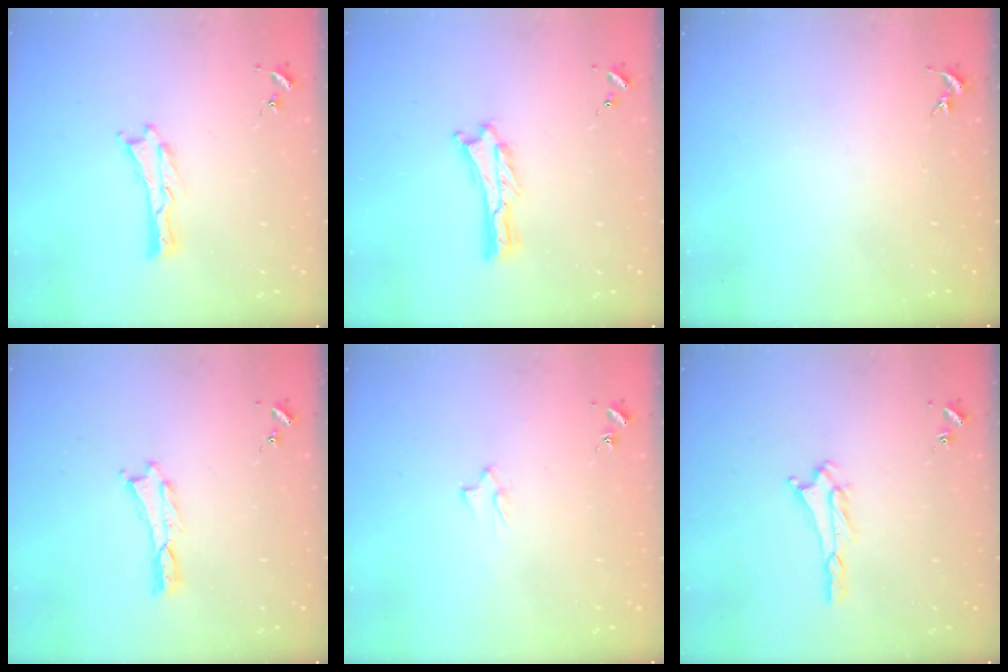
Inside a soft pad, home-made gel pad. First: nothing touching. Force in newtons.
{"total": 0.0}
{"total": 0.0}
{"total": 0.0}
{"total": 2.3, "press": 2.3, "slide": 0.2}
{"total": 2.7, "press": 2.7, "slide": 0.4}